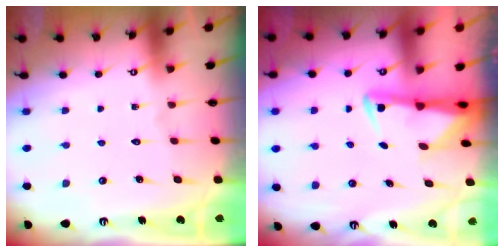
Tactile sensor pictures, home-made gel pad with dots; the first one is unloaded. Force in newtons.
{"total": 3.0, "press": 3.0, "slide": 0.5}